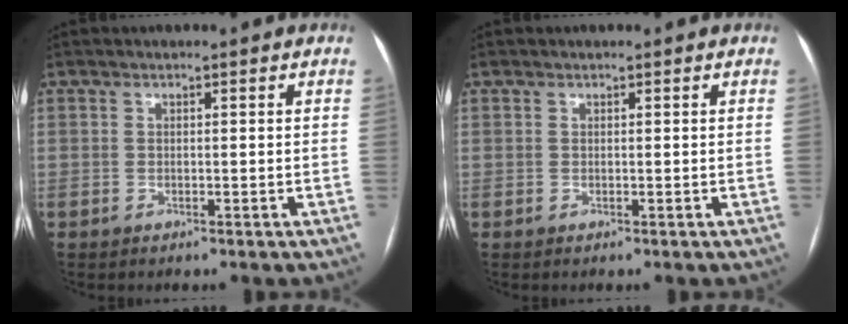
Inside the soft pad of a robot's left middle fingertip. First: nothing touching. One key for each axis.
{"total": 0.0}